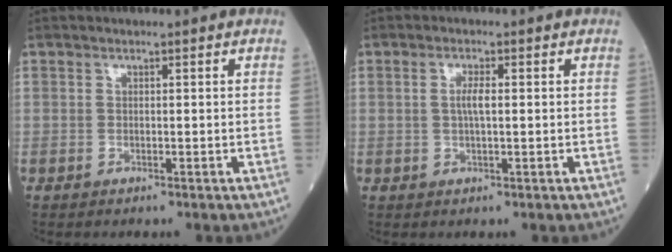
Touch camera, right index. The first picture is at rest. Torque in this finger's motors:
{"motor_torque": [0.33, 0.04, 0.27, 0.06]}